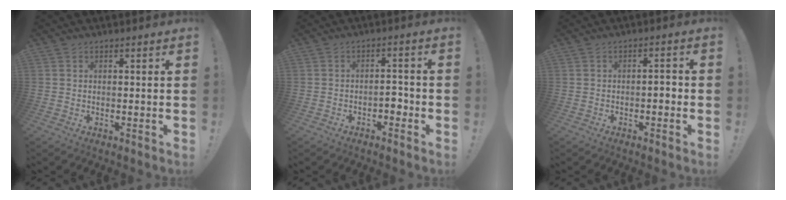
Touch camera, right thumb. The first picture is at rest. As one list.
[{"total": 3.6, "force": [-1.9, 2.0, 2.3], "torque": [-0.033, 0.010, -0.035]}, {"total": 2.6, "force": [-1.1, 1.0, 2.1], "torque": [-0.043, 0.005, -0.021]}]